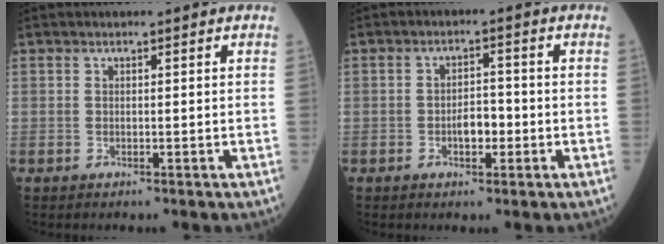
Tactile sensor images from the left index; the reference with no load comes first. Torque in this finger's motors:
{"motor_torque": [0.58, 0.28, 0.10, 0.05]}